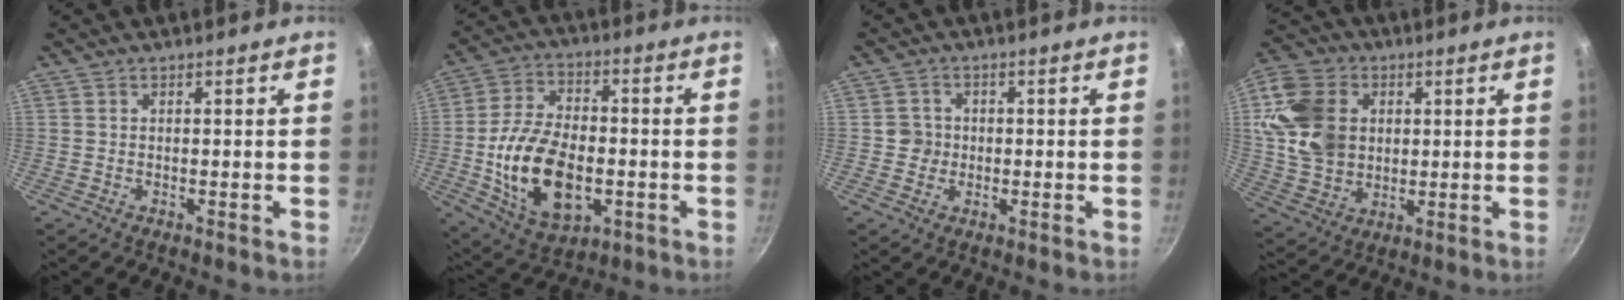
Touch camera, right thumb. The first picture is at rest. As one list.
[{"total": 18.1, "force": [-3.2, 10.8, 14.2], "torque": [-0.247, 0.016, -0.046]}, {"total": 3.0, "force": [-0.2, 3.0, 0.6], "torque": [0.009, 0.007, -0.007]}, {"total": 15.4, "force": [2.9, 12.1, 9.1], "torque": [-0.152, -0.002, 0.057]}]